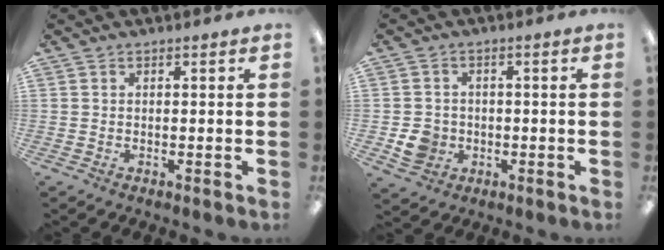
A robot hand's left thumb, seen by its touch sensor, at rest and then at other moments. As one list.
[{"total": 5.5, "force": [-1.2, 5.0, 1.9], "torque": [-0.024, 0.007, -0.020]}]